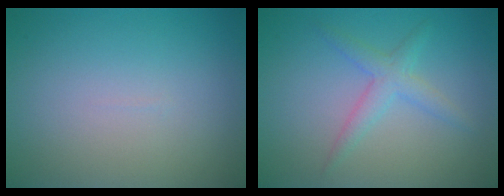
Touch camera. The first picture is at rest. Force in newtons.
{"total": 2.2, "press": 2.2, "slide": 0.1}